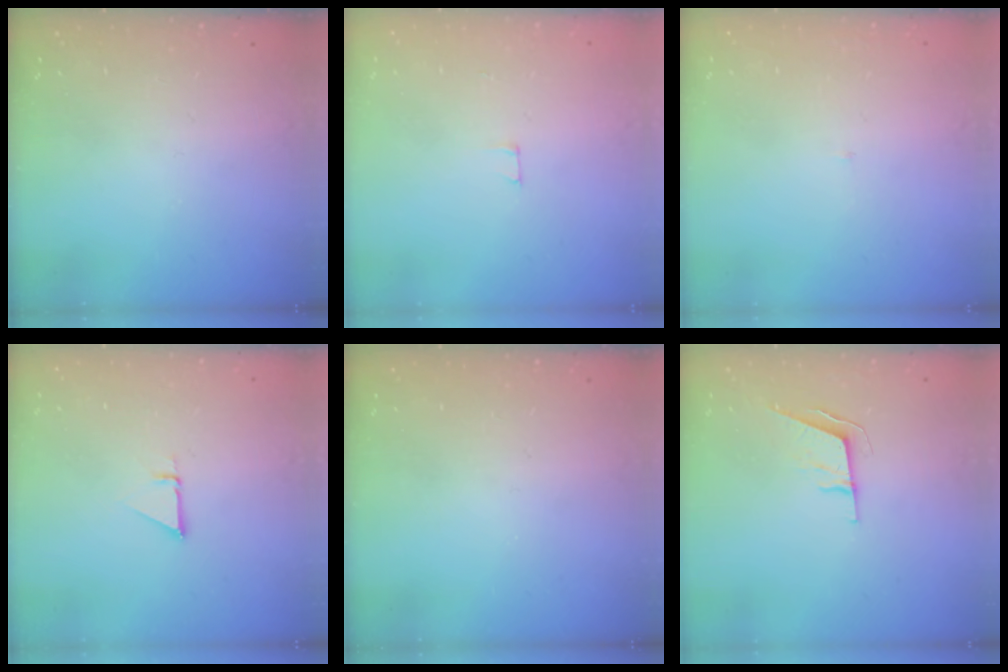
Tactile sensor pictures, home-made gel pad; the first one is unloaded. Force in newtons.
{"total": 2.5, "press": 2.5, "slide": 0.2}
{"total": 2.1, "press": 2.1, "slide": 0.1}
{"total": 1.4, "press": 1.4, "slide": 0.0}
{"total": 0.0}
{"total": 5.8, "press": 5.2, "slide": 2.6}